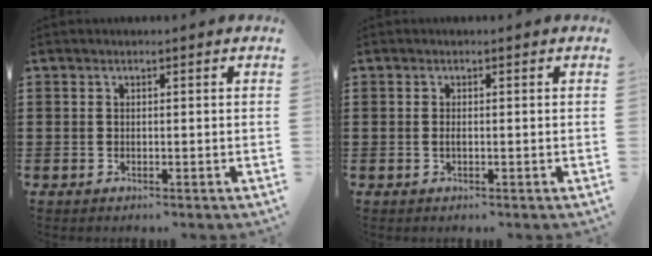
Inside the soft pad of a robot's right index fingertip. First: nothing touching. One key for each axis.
{"total": 0.7, "fx": -0.2, "fy": 0.1, "fz": 0.7, "tx": -0.013, "ty": -0.004, "tz": -0.002}